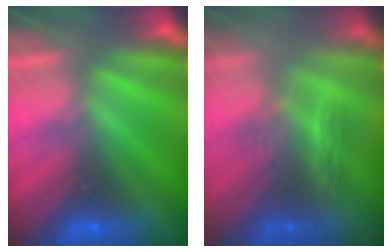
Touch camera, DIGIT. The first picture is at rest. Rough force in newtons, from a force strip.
{"total": 3.3}